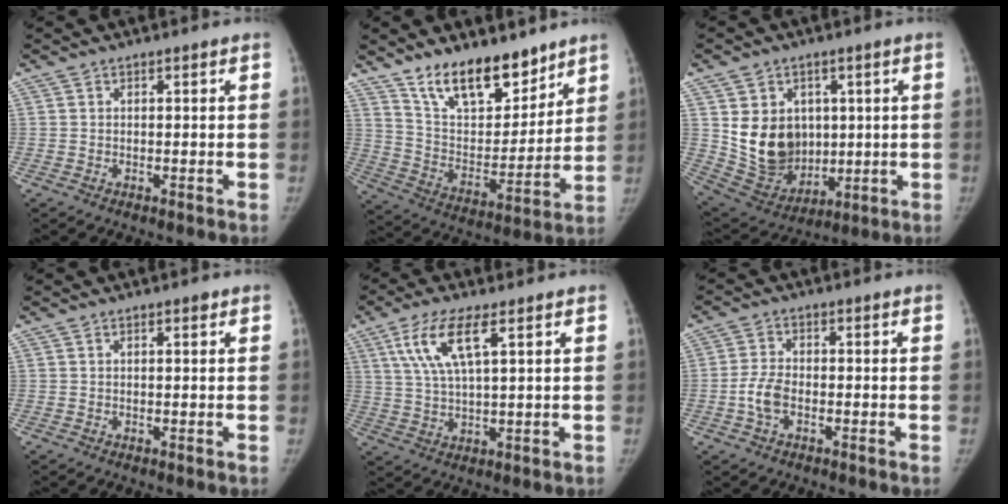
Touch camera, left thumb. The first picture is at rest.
{"total": 16.9, "force": [12.6, 7.5, 8.4], "torque": [-0.081, -0.086, 0.222]}
{"total": 14.2, "force": [2.2, 11.5, 8.0], "torque": [-0.089, -0.022, 0.070]}
{"total": 0.6, "force": [0.4, 0.3, 0.4], "torque": [-0.002, -0.001, 0.003]}
{"total": 9.5, "force": [4.2, 2.6, 8.1], "torque": [-0.178, -0.008, 0.087]}
{"total": 4.4, "force": [-1.5, 2.6, 3.3], "torque": [-0.067, 0.010, -0.032]}